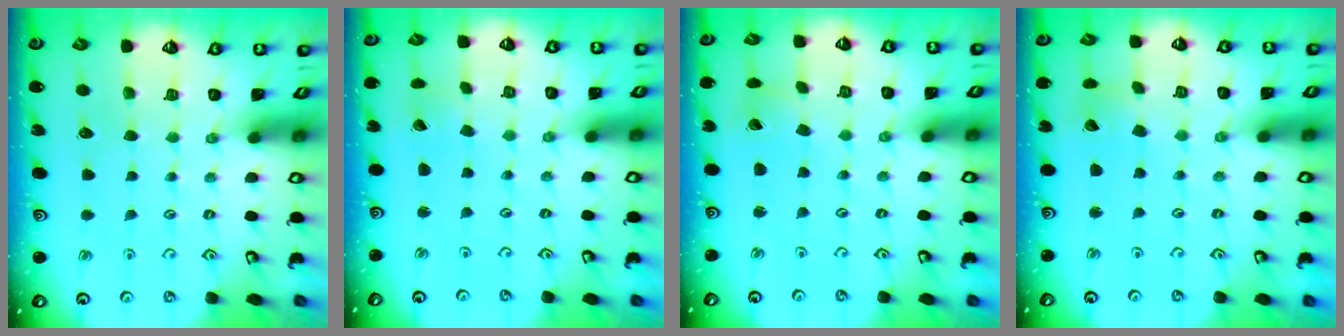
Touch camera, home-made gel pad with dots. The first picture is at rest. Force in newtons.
{"total": 0.6, "press": 0.6, "slide": 0.1}
{"total": 2.2, "press": 2.2, "slide": 0.2}
{"total": 2.6, "press": 2.6, "slide": 0.3}